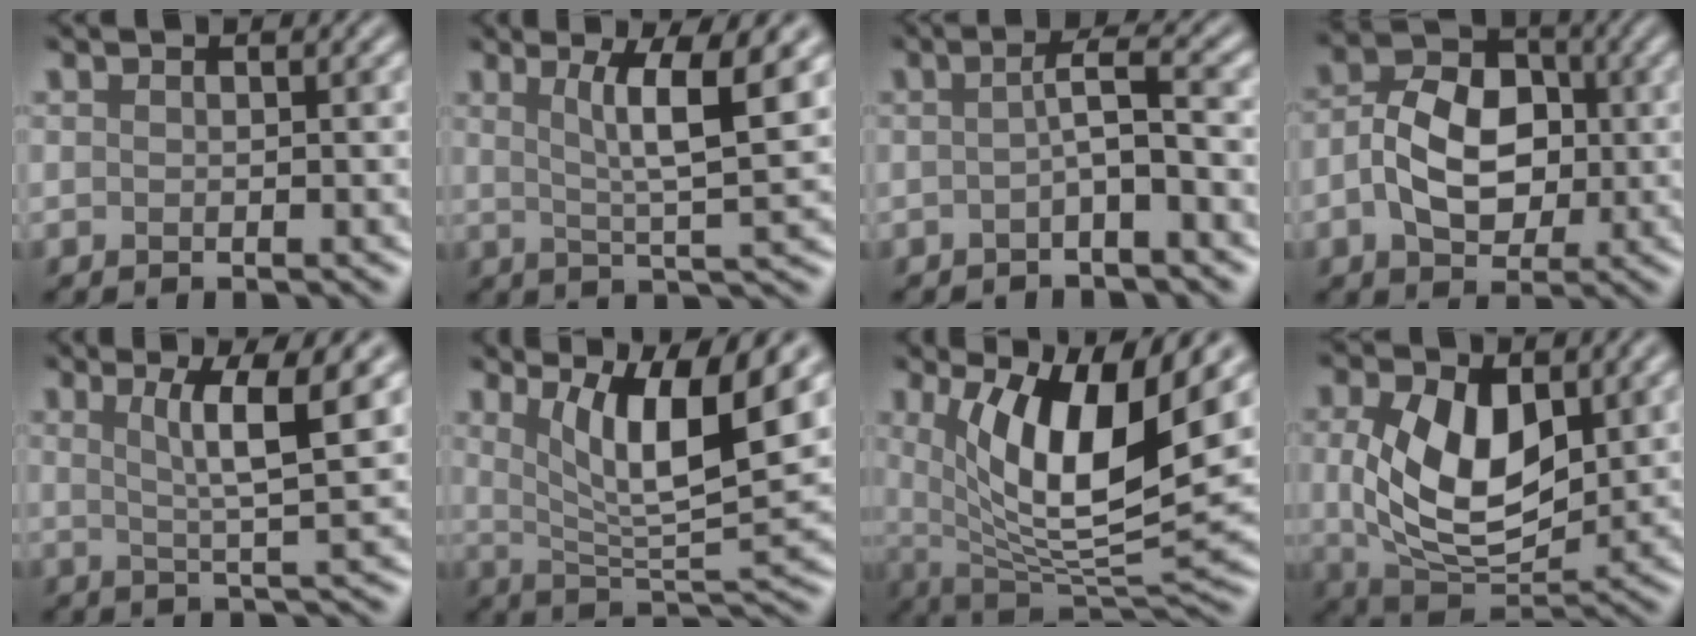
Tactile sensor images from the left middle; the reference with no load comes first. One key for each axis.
{"total": 6.1, "fx": 2.1, "fy": 0.8, "fz": 5.7, "tx": -0.087, "ty": 0.002, "tz": 0.039}
{"total": 2.4, "fx": -0.5, "fy": 0.1, "fz": 2.3, "tx": -0.043, "ty": 0.010, "tz": -0.013}
{"total": 6.1, "fx": -0.3, "fy": 4.3, "fz": 4.3, "tx": -0.076, "ty": 0.007, "tz": -0.004}
{"total": 5.4, "fx": 2.0, "fy": 0.6, "fz": 5.0, "tx": -0.078, "ty": 0.002, "tz": 0.038}
{"total": 8.6, "fx": 3.6, "fy": 1.8, "fz": 7.6, "tx": -0.127, "ty": -0.007, "tz": 0.070}
{"total": 11.2, "fx": 4.3, "fy": 3.2, "fz": 9.8, "tx": -0.165, "ty": -0.006, "tz": 0.083}
{"total": 8.2, "fx": 1.4, "fy": 4.5, "fz": 6.6, "tx": -0.135, "ty": -0.001, "tz": 0.031}